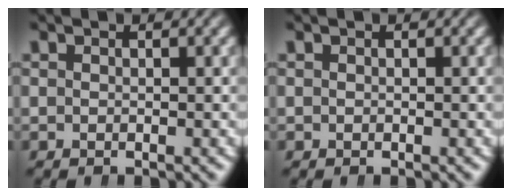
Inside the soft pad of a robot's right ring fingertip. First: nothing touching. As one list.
[{"total": 0.0}]